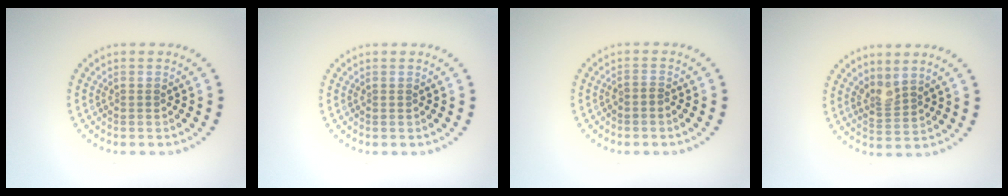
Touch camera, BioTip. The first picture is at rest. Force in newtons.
{"total": 0.0}
{"total": 0.5, "press": 0.2, "slide": 0.5}
{"total": 2.0, "press": 1.5, "slide": 1.3}